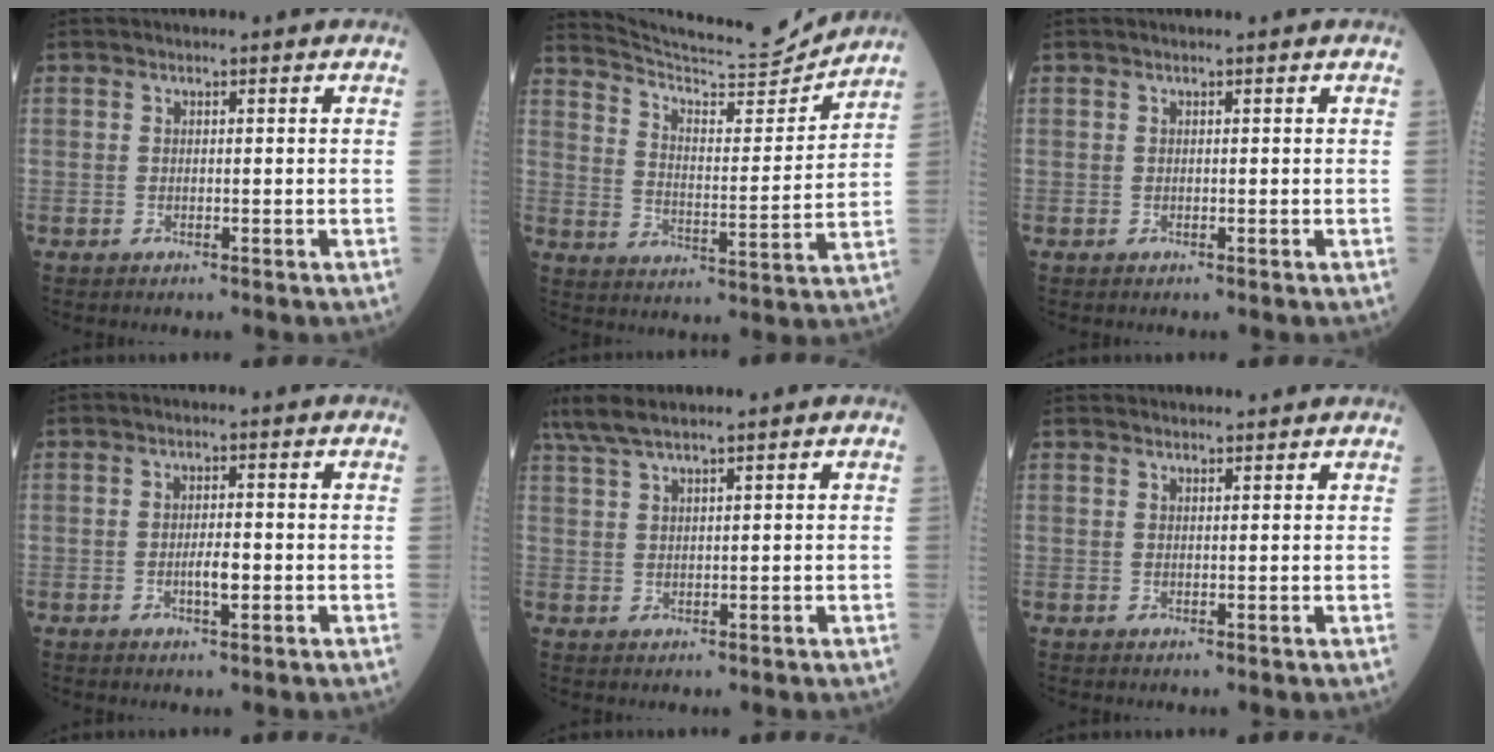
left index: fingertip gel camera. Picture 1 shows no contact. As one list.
[{"total": 14.1, "force": [13.9, -0.9, 2.3], "torque": [-0.049, -0.038, 0.210]}, {"total": 0.0}, {"total": 2.5, "force": [-1.1, 0.5, 2.2], "torque": [-0.041, -0.005, -0.018]}, {"total": 5.5, "force": [4.4, -0.3, 3.3], "torque": [-0.073, 0.022, 0.089]}, {"total": 5.1, "force": [5.0, 0.5, 1.1], "torque": [-0.011, 0.029, 0.058]}]